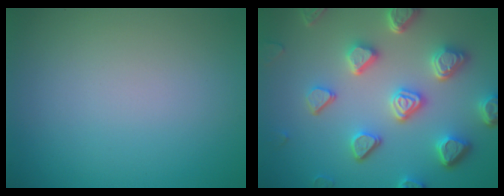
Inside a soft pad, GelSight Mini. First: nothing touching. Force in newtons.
{"total": 6.6, "press": 5.3, "slide": 3.9}